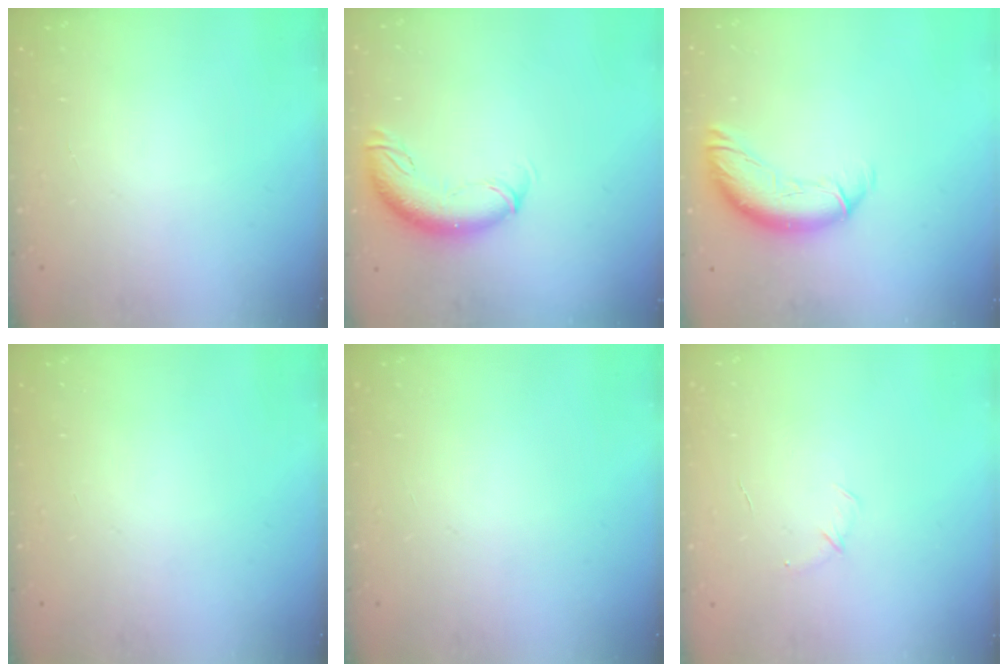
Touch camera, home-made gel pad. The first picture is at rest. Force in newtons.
{"total": 10.2, "press": 10.0, "slide": 2.3}
{"total": 12.6, "press": 12.4, "slide": 1.8}
{"total": 0.0}
{"total": 0.0}
{"total": 5.0, "press": 4.9, "slide": 1.3}